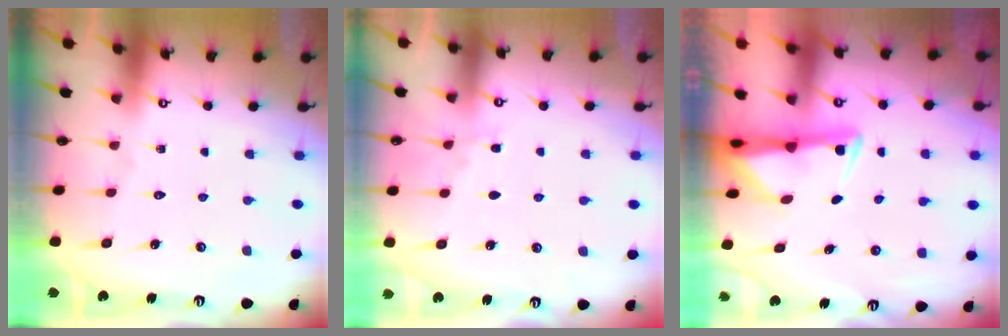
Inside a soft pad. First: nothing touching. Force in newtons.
{"total": 4.4, "press": 4.4, "slide": 0.6}
{"total": 3.0, "press": 2.9, "slide": 0.6}